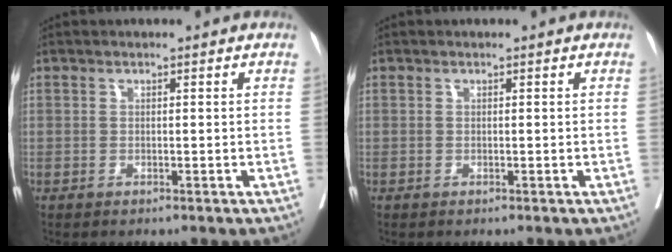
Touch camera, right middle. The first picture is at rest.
{"total": 0.0}